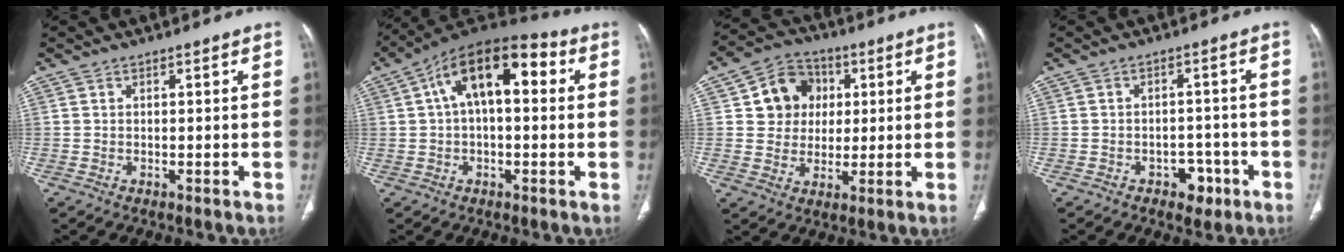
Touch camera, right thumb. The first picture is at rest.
{"total": 15.6, "force": [3.6, 7.8, 13.0], "torque": [-0.192, 0.039, 0.049]}
{"total": 10.4, "force": [2.4, 9.3, 3.9], "torque": [-0.023, 0.001, 0.037]}
{"total": 4.6, "force": [-2.4, 3.2, 2.2], "torque": [-0.007, 0.022, -0.028]}